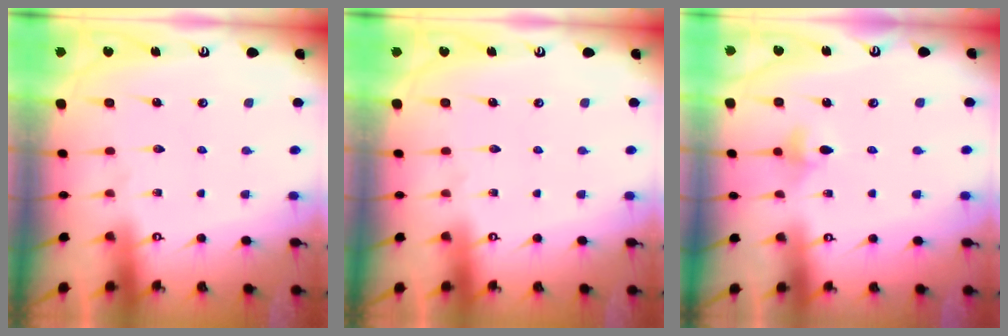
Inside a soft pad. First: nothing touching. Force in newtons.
{"total": 0.0}
{"total": 3.7, "press": 3.7, "slide": 0.7}